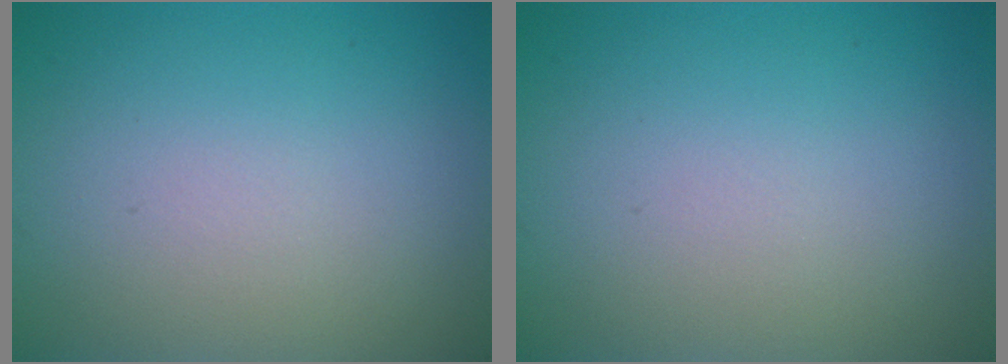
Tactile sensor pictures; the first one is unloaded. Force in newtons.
{"total": 0.0}